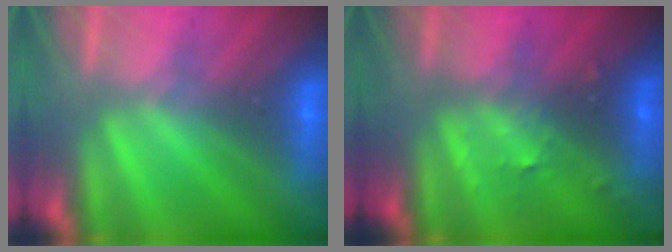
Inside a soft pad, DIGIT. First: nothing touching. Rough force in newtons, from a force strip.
{"total": 2.9}